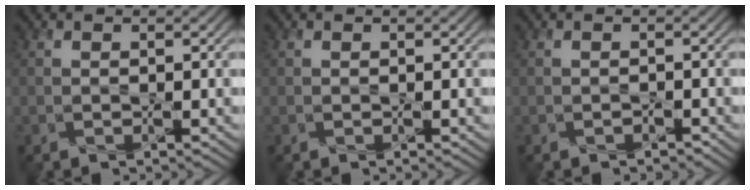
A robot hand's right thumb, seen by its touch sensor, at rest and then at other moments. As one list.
[{"total": 0.0}, {"total": 0.6, "force": [-0.6, 0.1, 0.0], "torque": [-0.001, 0.000, -0.007]}]